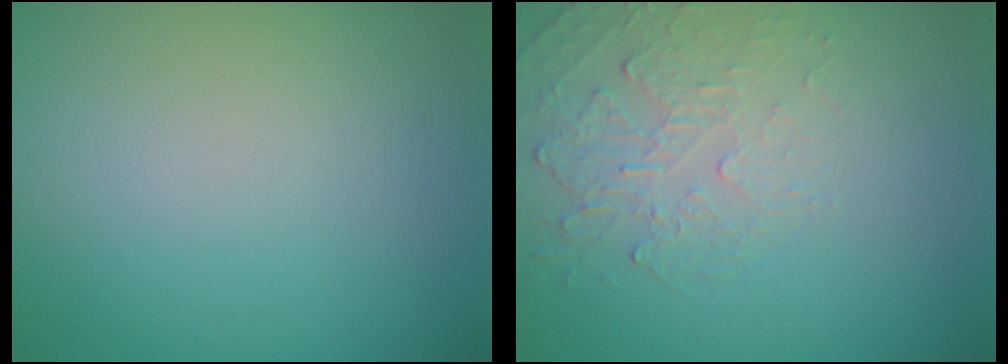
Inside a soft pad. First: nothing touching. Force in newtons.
{"total": 2.2, "press": 1.1, "slide": 1.9}